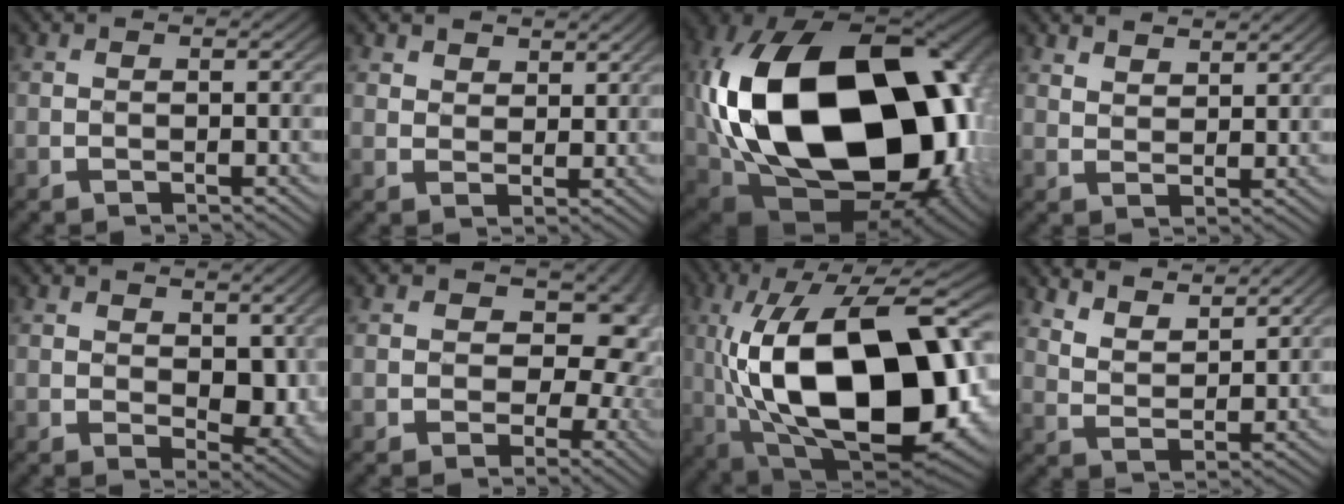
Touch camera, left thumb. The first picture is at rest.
{"total": 3.8, "force": [2.6, 2.4, 1.4], "torque": [-0.044, -0.010, 0.047]}
{"total": 22.7, "force": [-0.3, 14.7, 17.2], "torque": [-0.404, -0.054, 0.037]}
{"total": 4.6, "force": [3.7, 2.0, 1.9], "torque": [-0.042, -0.011, 0.075]}
{"total": 7.8, "force": [1.4, 5.1, 5.8], "torque": [-0.119, -0.013, 0.029]}
{"total": 12.9, "force": [1.2, 9.6, 8.6], "torque": [-0.104, 0.013, 0.018]}
{"total": 19.8, "force": [-2.4, 10.4, 16.7], "torque": [-0.321, -0.002, -0.043]}
{"total": 8.5, "force": [7.0, 2.9, 3.7], "torque": [-0.084, -0.027, 0.128]}